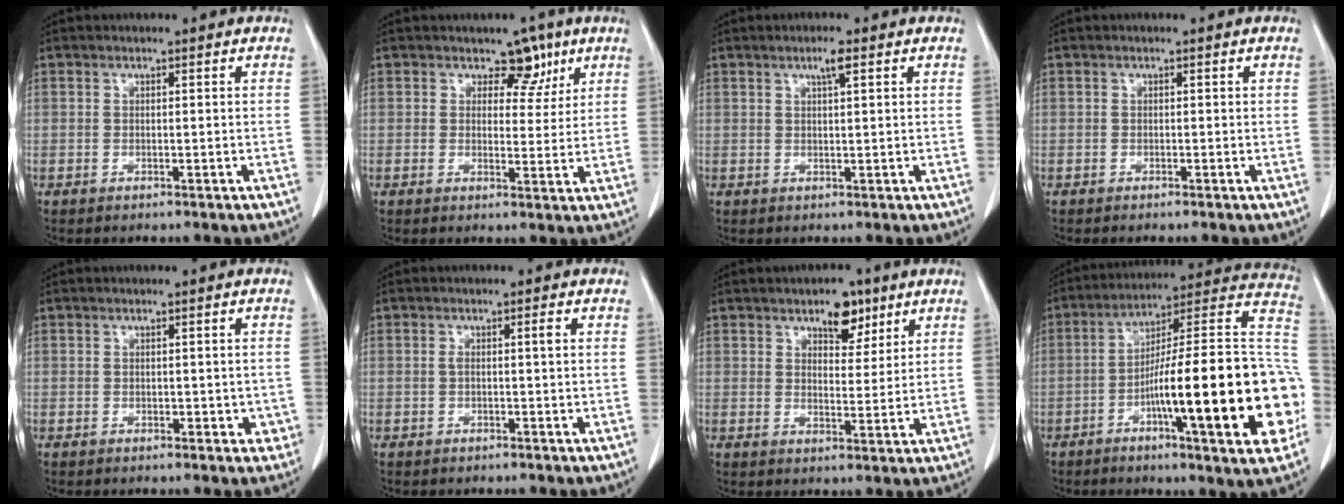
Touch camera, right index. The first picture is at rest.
{"total": 4.7, "force": [2.9, 3.1, 2.0], "torque": [-0.011, -0.001, 0.037]}
{"total": 2.1, "force": [1.2, 0.1, 1.8], "torque": [-0.036, 0.001, 0.019]}
{"total": 0.0}
{"total": 2.5, "force": [-0.3, 1.8, 1.7], "torque": [-0.008, 0.007, 0.001]}
{"total": 1.2, "force": [0.2, 0.0, 1.2], "torque": [-0.024, 0.005, 0.006]}
{"total": 5.7, "force": [3.7, 2.8, 3.3], "torque": [-0.042, 0.001, 0.056]}
{"total": 26.4, "force": [-6.5, 2.3, 25.5], "torque": [-0.296, 0.012, -0.102]}